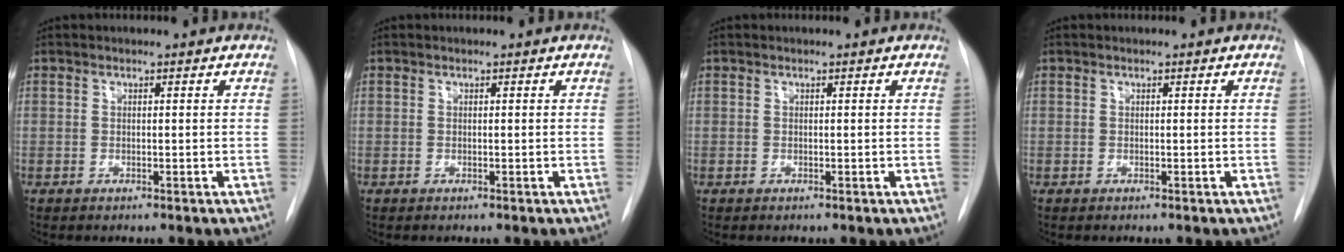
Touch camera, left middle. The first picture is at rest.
{"total": 0.0}
{"total": 0.0}
{"total": 0.0}